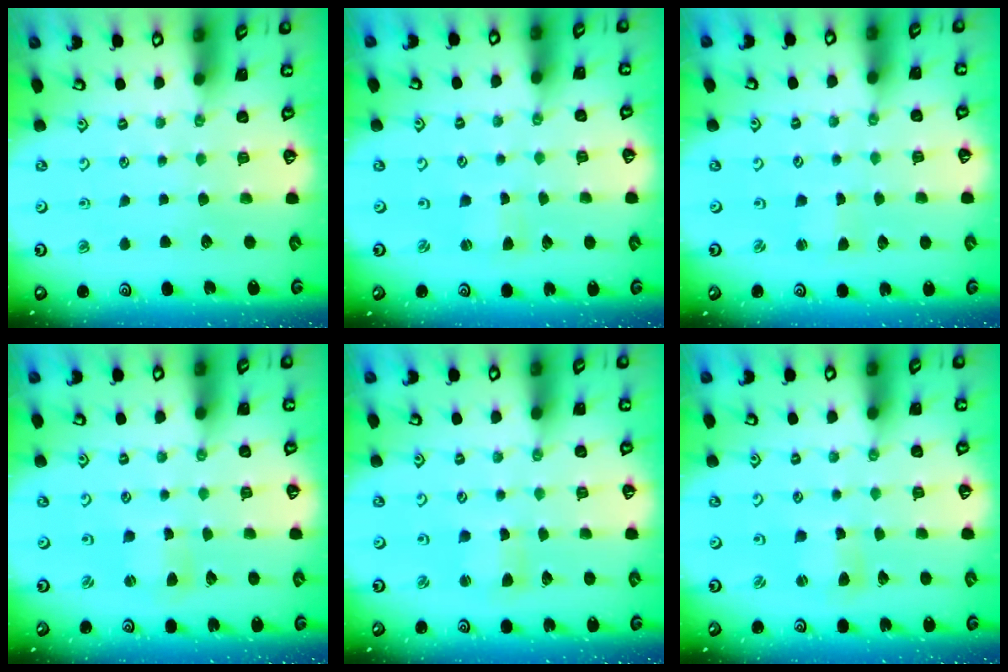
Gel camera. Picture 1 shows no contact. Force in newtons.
{"total": 1.3, "press": 1.2, "slide": 0.3}
{"total": 0.5, "press": 0.5, "slide": 0.1}
{"total": 1.5, "press": 1.4, "slide": 0.2}
{"total": 2.2, "press": 2.2, "slide": 0.3}
{"total": 2.3, "press": 2.2, "slide": 0.3}